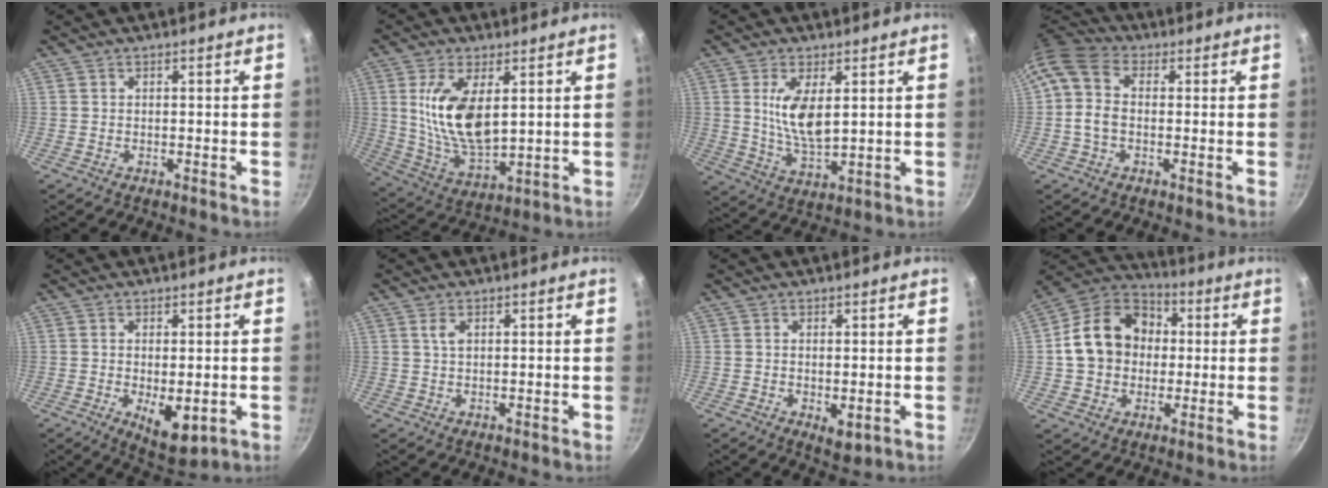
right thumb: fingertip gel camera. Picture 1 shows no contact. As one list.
[{"total": 14.3, "force": [3.1, 6.9, 12.1], "torque": [-0.222, -0.024, 0.071]}, {"total": 9.1, "force": [2.2, 3.9, 8.0], "torque": [-0.144, -0.023, 0.048]}, {"total": 9.0, "force": [0.9, 6.3, 6.4], "torque": [-0.121, 0.021, -0.002]}, {"total": 7.4, "force": [-1.4, 3.3, 6.5], "torque": [-0.089, -0.013, -0.005]}, {"total": 1.9, "force": [0.7, 1.0, 1.5], "torque": [-0.026, 0.001, 0.014]}, {"total": 3.2, "force": [-0.5, 1.4, 2.8], "torque": [-0.045, -0.016, -0.002]}, {"total": 16.8, "force": [1.4, 13.6, 9.8], "torque": [-0.139, 0.032, 0.012]}]